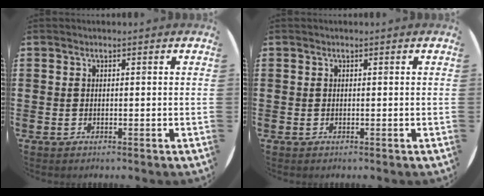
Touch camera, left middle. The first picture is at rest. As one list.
[{"total": 0.0}]